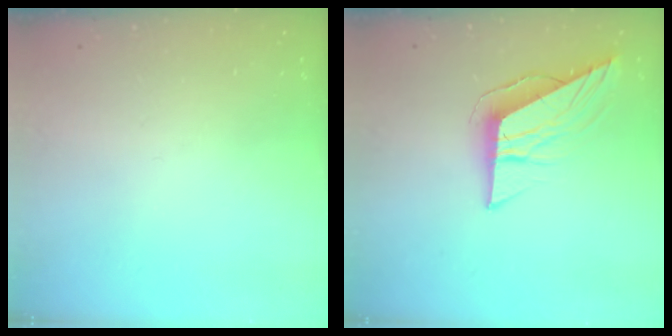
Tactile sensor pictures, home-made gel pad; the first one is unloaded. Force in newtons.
{"total": 8.7, "press": 8.7, "slide": 0.3}